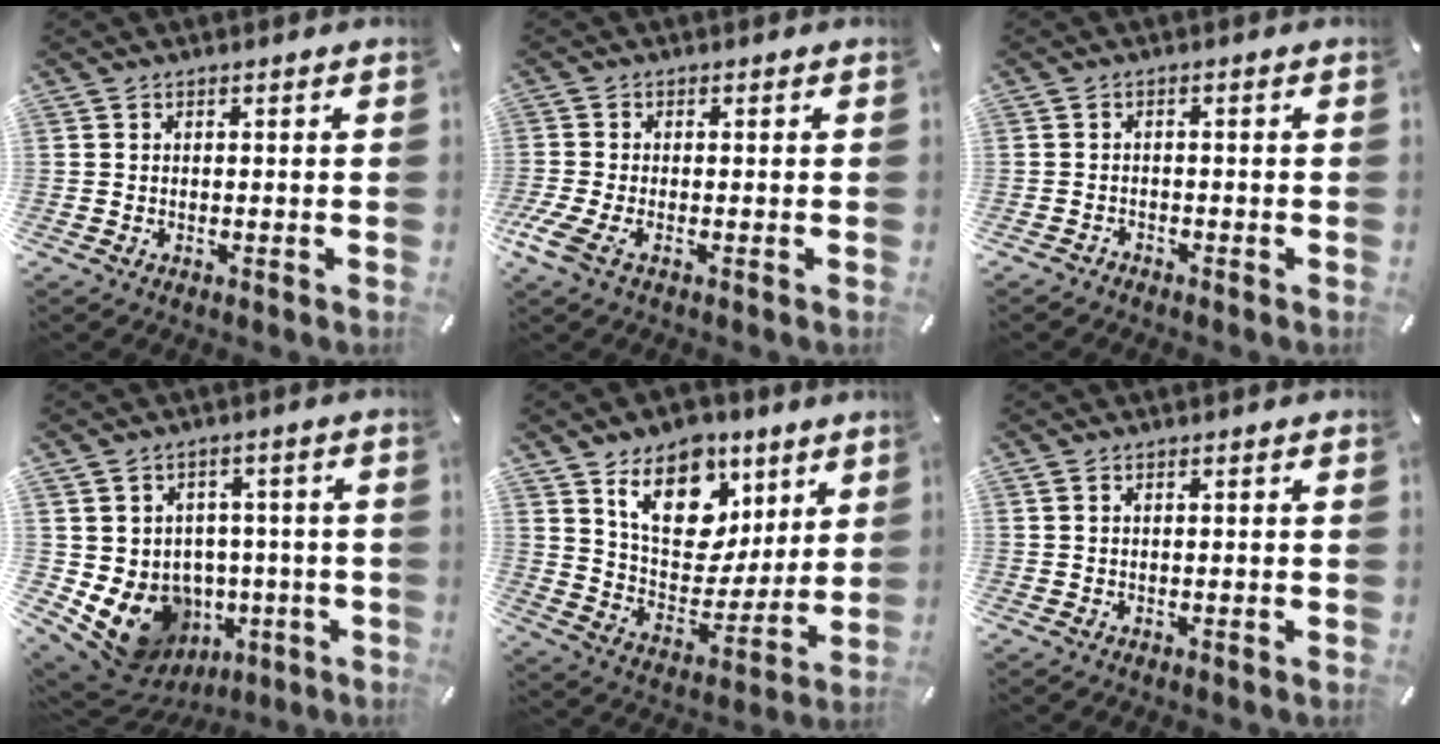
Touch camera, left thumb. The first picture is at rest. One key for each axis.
{"total": 4.0, "fx": -1.6, "fy": 1.5, "fz": 3.4, "tx": -0.089, "ty": -0.012, "tz": -0.034}
{"total": 1.4, "fx": -1.3, "fy": 0.6, "fz": 0.0, "tx": -0.002, "ty": 0.008, "tz": -0.030}
{"total": 11.6, "fx": -3.6, "fy": 10.0, "fz": 4.6, "tx": -0.094, "ty": 0.000, "tz": -0.048}
{"total": 16.4, "fx": 9.0, "fy": 11.6, "fz": 7.3, "tx": -0.109, "ty": -0.056, "tz": 0.167}
{"total": 0.5, "fx": 0.2, "fy": 0.3, "fz": 0.3, "tx": -0.007, "ty": 0.004, "tz": 0.002}